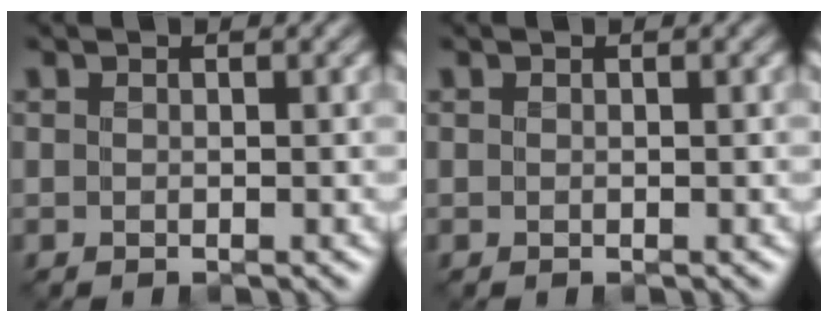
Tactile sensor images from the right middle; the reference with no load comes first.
{"total": 0.0}